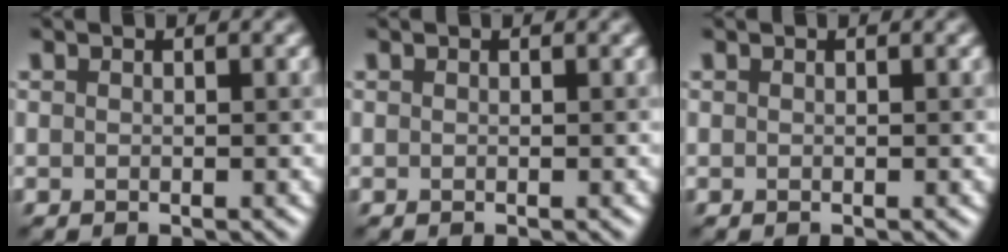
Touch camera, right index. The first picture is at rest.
{"total": 0.0}
{"total": 0.0}